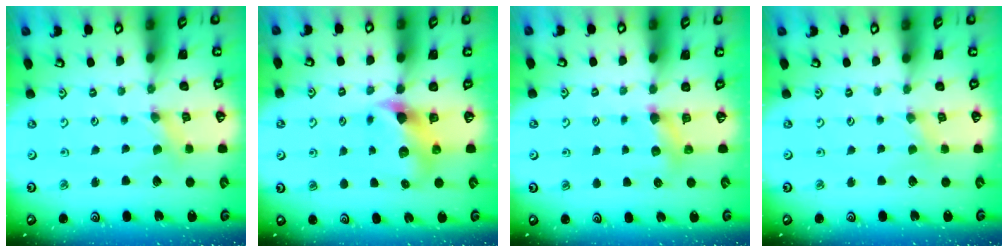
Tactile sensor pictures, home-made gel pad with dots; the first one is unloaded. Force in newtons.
{"total": 8.0, "press": 7.9, "slide": 1.1}
{"total": 4.9, "press": 4.9, "slide": 0.4}
{"total": 0.9, "press": 0.9, "slide": 0.2}